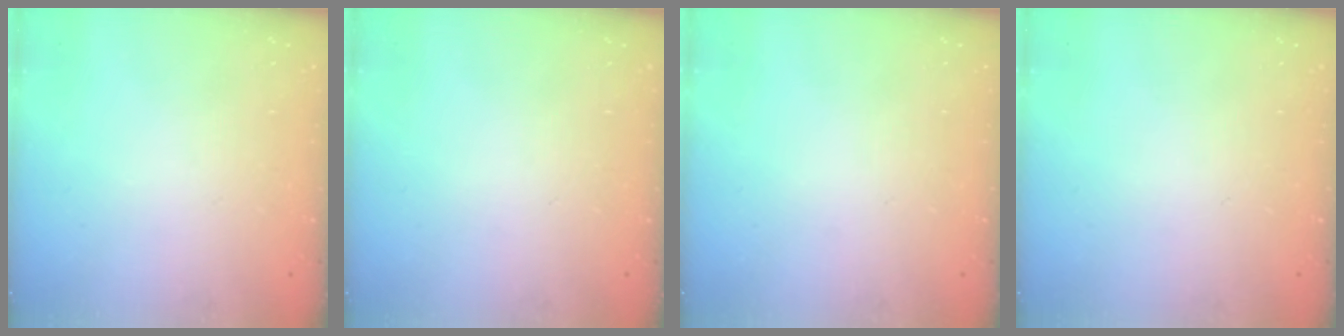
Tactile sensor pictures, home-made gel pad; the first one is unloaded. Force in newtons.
{"total": 0.0}
{"total": 0.0}
{"total": 0.0}